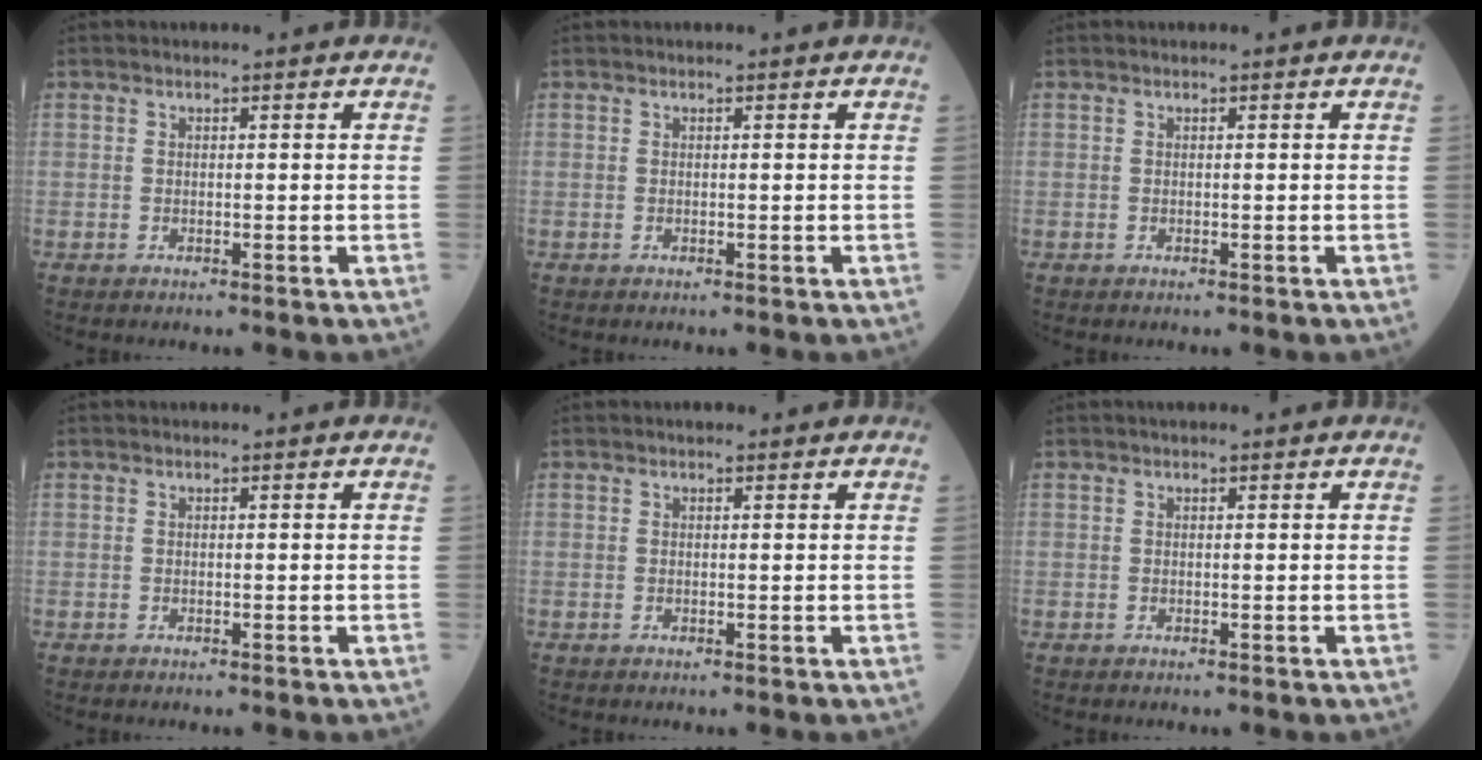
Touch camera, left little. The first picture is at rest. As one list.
[{"total": 0.0}, {"total": 0.0}, {"total": 0.0}, {"total": 0.7, "force": [0.5, 0.4, 0.3], "torque": [-0.009, 0.006, 0.005]}, {"total": 0.7, "force": [0.4, 0.3, 0.4], "torque": [-0.012, 0.009, 0.005]}]